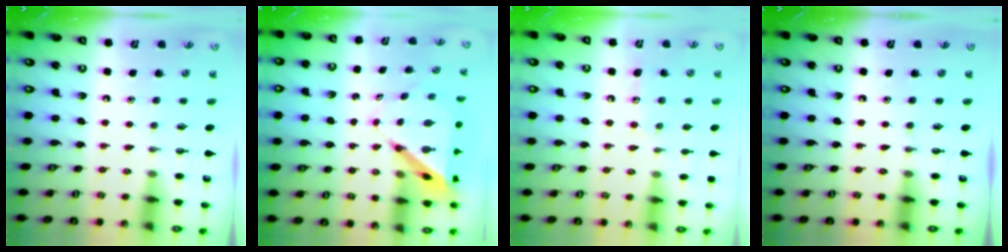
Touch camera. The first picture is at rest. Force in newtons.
{"total": 7.3, "press": 7.3, "slide": 0.6}
{"total": 7.0, "press": 7.0, "slide": 0.4}
{"total": 0.0}